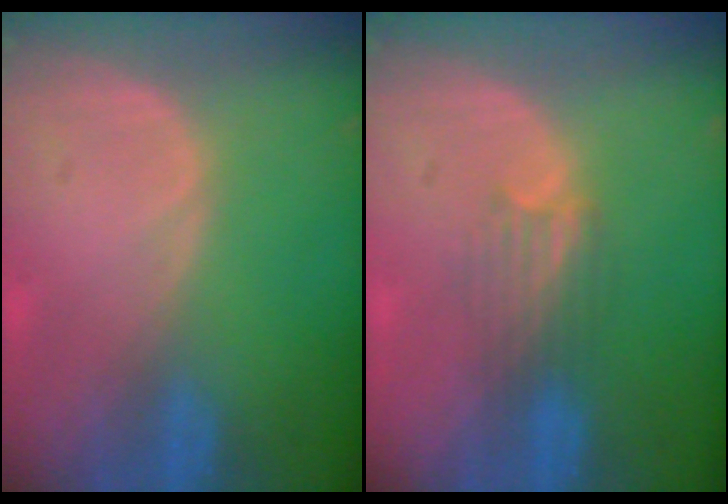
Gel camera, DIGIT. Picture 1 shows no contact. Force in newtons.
{"total": 3.2, "press": 3.1, "slide": 1.0}